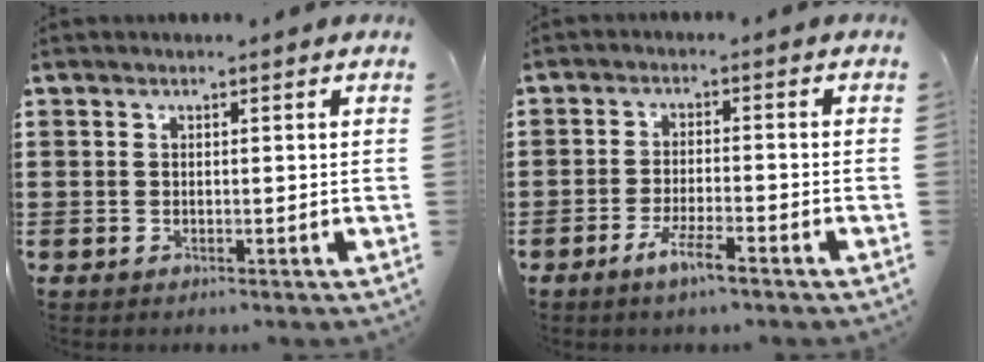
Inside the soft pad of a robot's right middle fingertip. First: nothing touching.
{"total": 4.3, "force": [-2.9, 0.6, 3.1], "torque": [-0.062, -0.002, -0.055]}